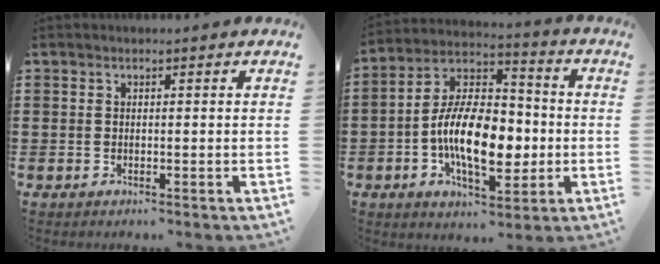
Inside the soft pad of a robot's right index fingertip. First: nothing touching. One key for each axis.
{"total": 13.5, "fx": -2.8, "fy": 7.2, "fz": 11.0, "tx": -0.220, "ty": 0.002, "tz": -0.055}